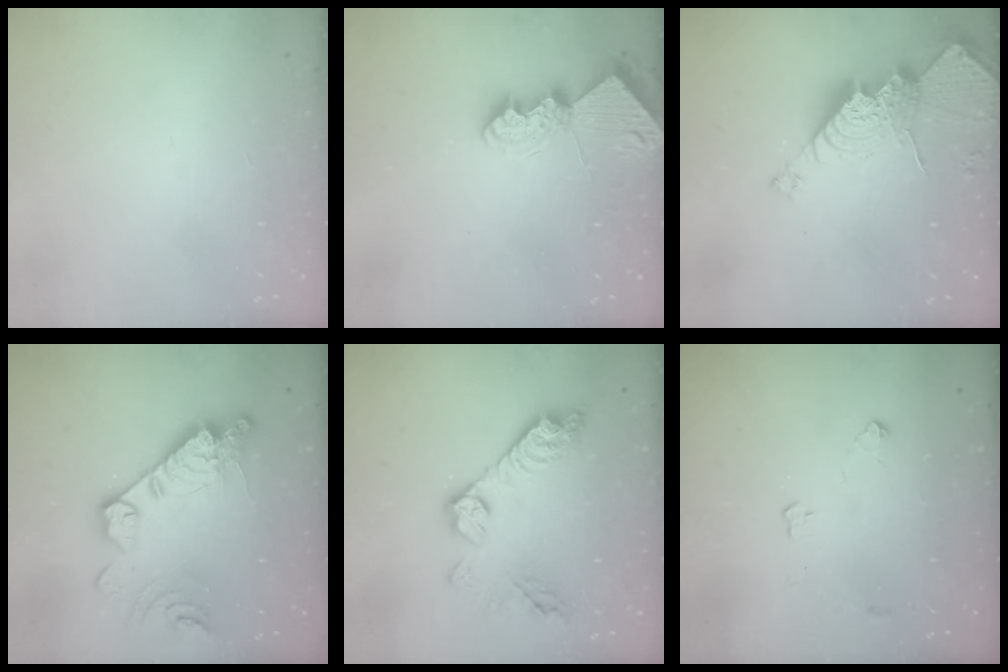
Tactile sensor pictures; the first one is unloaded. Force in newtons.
{"total": 8.3, "press": 8.3, "slide": 1.0}
{"total": 17.1, "press": 17.1, "slide": 1.3}
{"total": 19.4, "press": 19.3, "slide": 1.9}
{"total": 14.7, "press": 14.7, "slide": 1.0}
{"total": 3.3, "press": 3.3, "slide": 0.6}